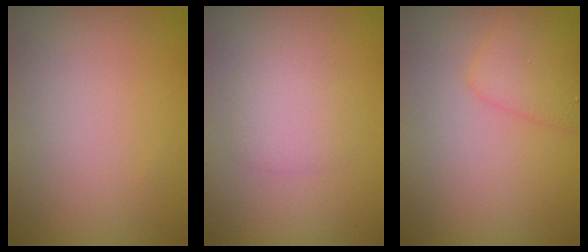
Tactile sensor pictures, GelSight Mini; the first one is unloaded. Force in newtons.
{"total": 1.9, "press": 1.9, "slide": 0.1}
{"total": 2.4, "press": 2.4, "slide": 0.1}